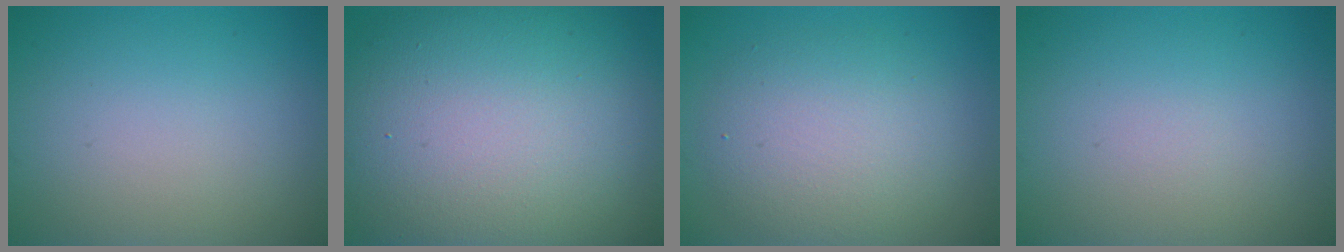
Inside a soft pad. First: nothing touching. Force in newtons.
{"total": 16.8, "press": 16.7, "slide": 1.2}
{"total": 5.3, "press": 5.3, "slide": 0.3}
{"total": 0.0}